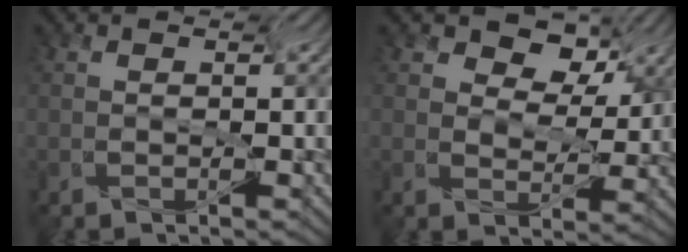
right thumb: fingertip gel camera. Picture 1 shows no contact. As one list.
[{"total": 5.3, "force": [2.1, 3.2, 3.7], "torque": [-0.065, 0.011, 0.035]}]